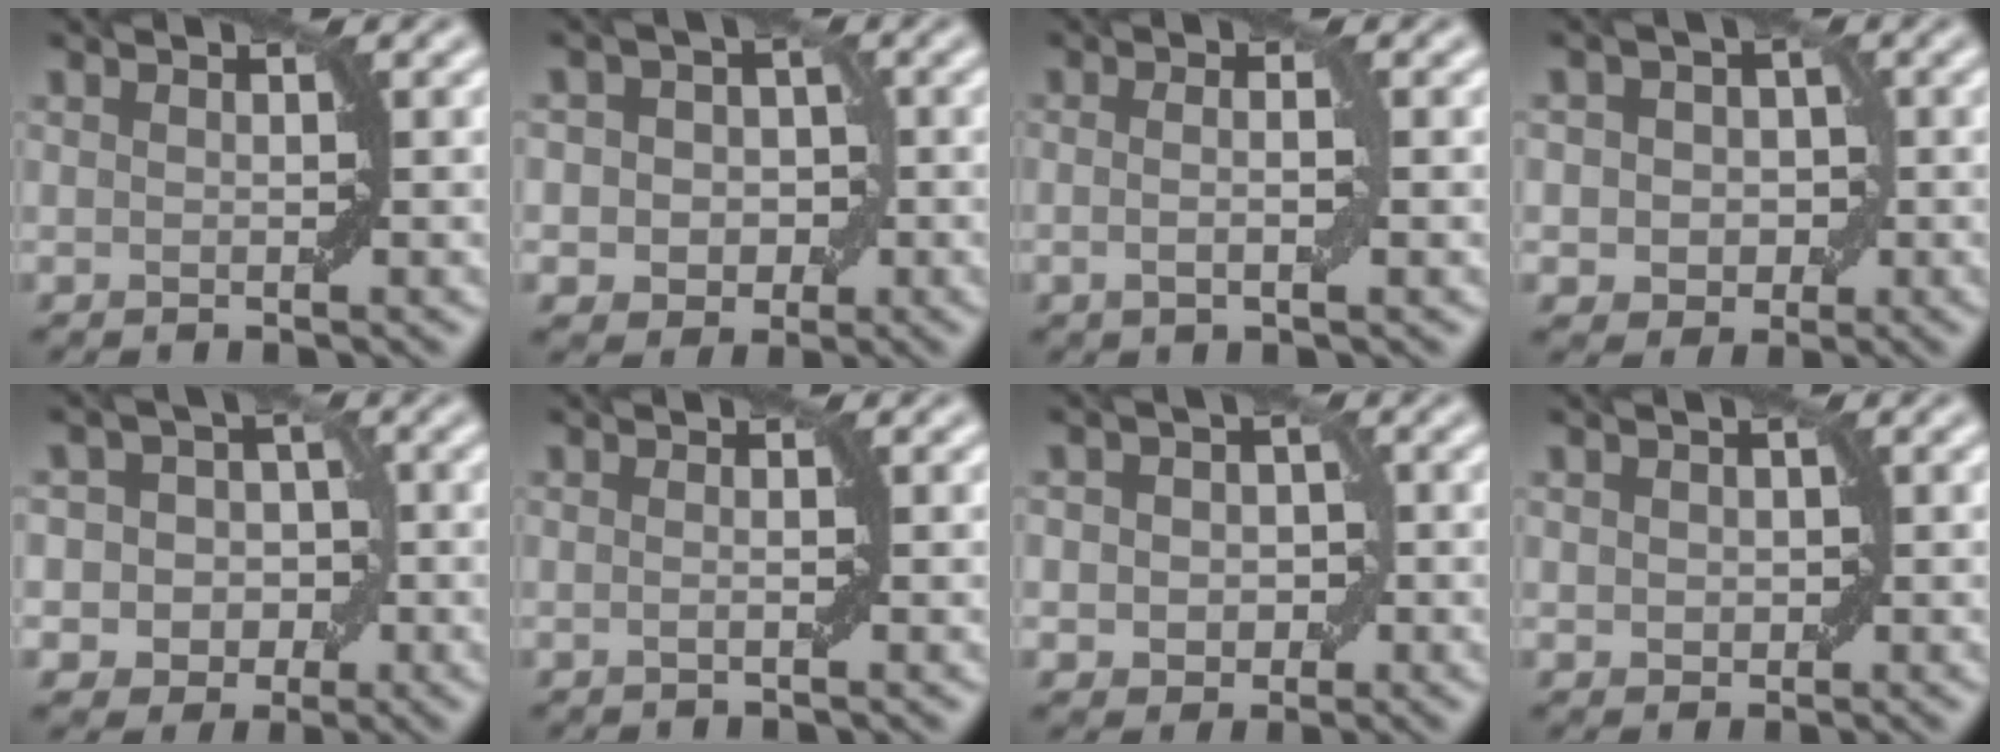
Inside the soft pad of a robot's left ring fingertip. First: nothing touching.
{"total": 5.4, "force": [0.1, 4.8, 2.5], "torque": [-0.009, 0.028, -0.025]}
{"total": 2.3, "force": [-0.2, 0.5, 2.3], "torque": [-0.039, -0.001, -0.008]}
{"total": 4.7, "force": [0.3, 4.0, 2.3], "torque": [-0.009, 0.023, -0.018]}
{"total": 6.3, "force": [-0.3, 5.9, 2.3], "torque": [-0.013, 0.037, -0.042]}
{"total": 0.9, "force": [0.0, 0.2, 0.9], "torque": [-0.008, -0.011, -0.008]}
{"total": 4.2, "force": [0.0, 3.6, 2.3], "torque": [-0.011, 0.014, -0.020]}
{"total": 1.3, "force": [0.1, 1.1, 0.7], "torque": [-0.009, 0.001, 0.002]}